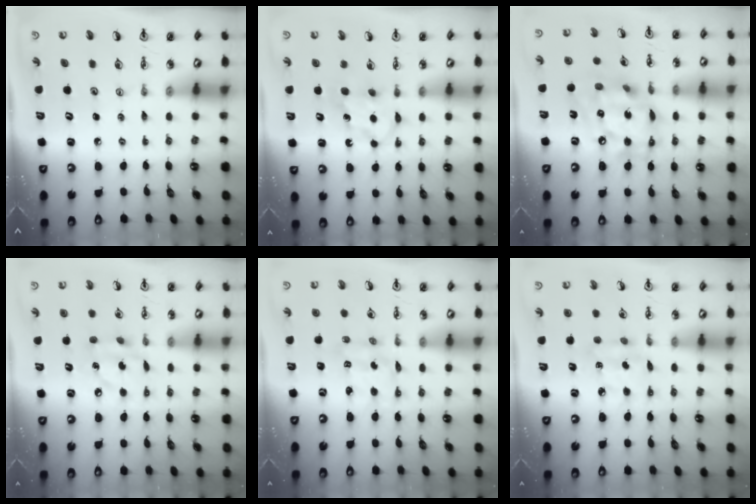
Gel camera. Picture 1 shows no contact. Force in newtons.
{"total": 6.3, "press": 6.3, "slide": 0.3}
{"total": 18.0, "press": 17.9, "slide": 1.8}
{"total": 7.5, "press": 7.5, "slide": 0.4}
{"total": 2.8, "press": 2.8, "slide": 0.3}
{"total": 4.3, "press": 4.3, "slide": 0.1}